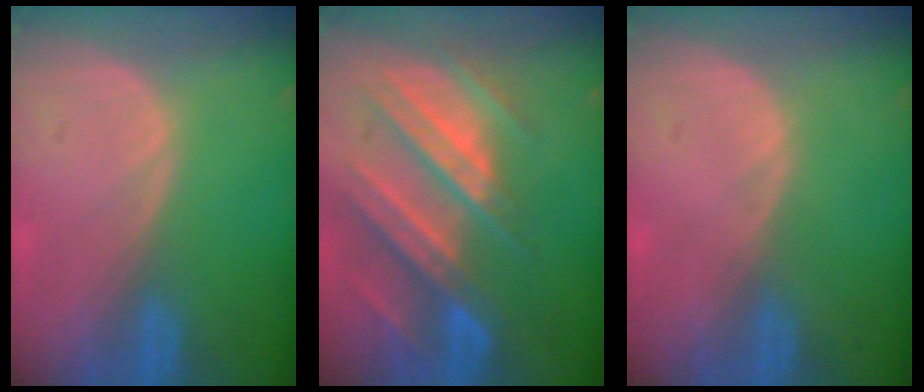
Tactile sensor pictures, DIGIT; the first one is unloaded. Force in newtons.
{"total": 11.1, "press": 9.9, "slide": 5.1}
{"total": 0.0}